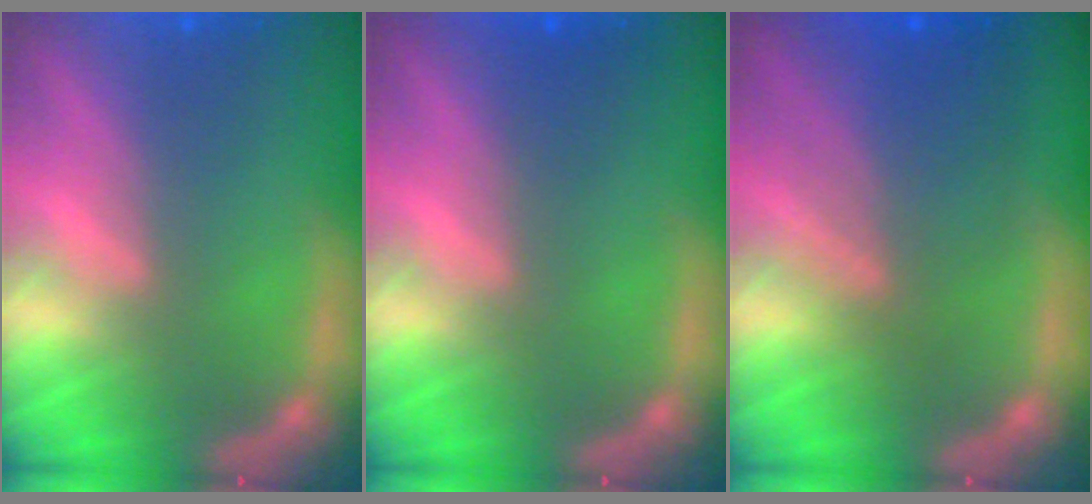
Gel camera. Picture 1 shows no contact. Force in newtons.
{"total": 1.0}
{"total": 6.5}